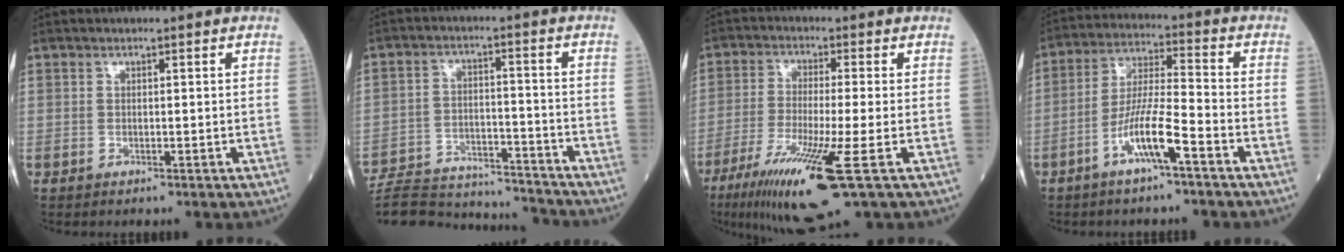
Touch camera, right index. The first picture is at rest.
{"total": 18.3, "force": [-17.6, 2.6, 4.3], "torque": [-0.095, 0.002, -0.264]}
{"total": 13.5, "force": [-6.4, 0.0, 11.9], "torque": [-0.230, -0.040, -0.111]}
{"total": 9.1, "force": [-4.5, 0.4, 7.8], "torque": [-0.154, 0.001, -0.088]}